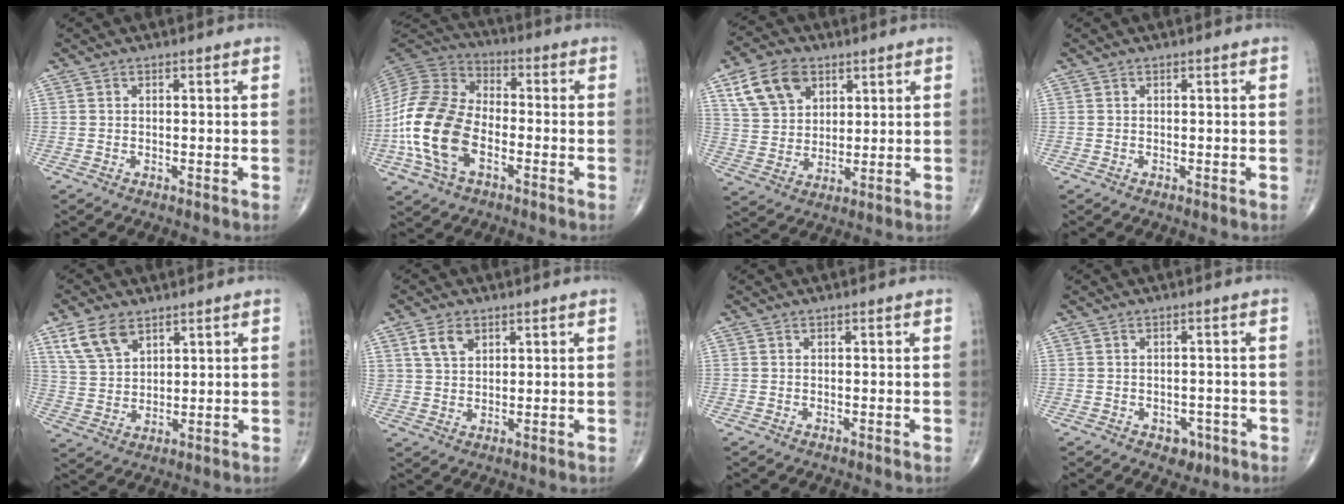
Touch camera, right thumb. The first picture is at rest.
{"total": 17.9, "force": [-5.1, 10.6, 13.6], "torque": [-0.281, 0.024, -0.102]}
{"total": 11.4, "force": [5.5, 7.9, 6.1], "torque": [-0.090, -0.013, 0.108]}
{"total": 0.0}
{"total": 8.2, "force": [4.9, 4.7, 4.6], "torque": [-0.081, -0.017, 0.104]}
{"total": 4.8, "force": [2.5, 3.1, 2.7], "torque": [-0.037, -0.010, 0.049]}
{"total": 0.0}
{"total": 3.2, "force": [-1.6, 2.4, 1.6], "torque": [-0.002, 0.006, -0.016]}